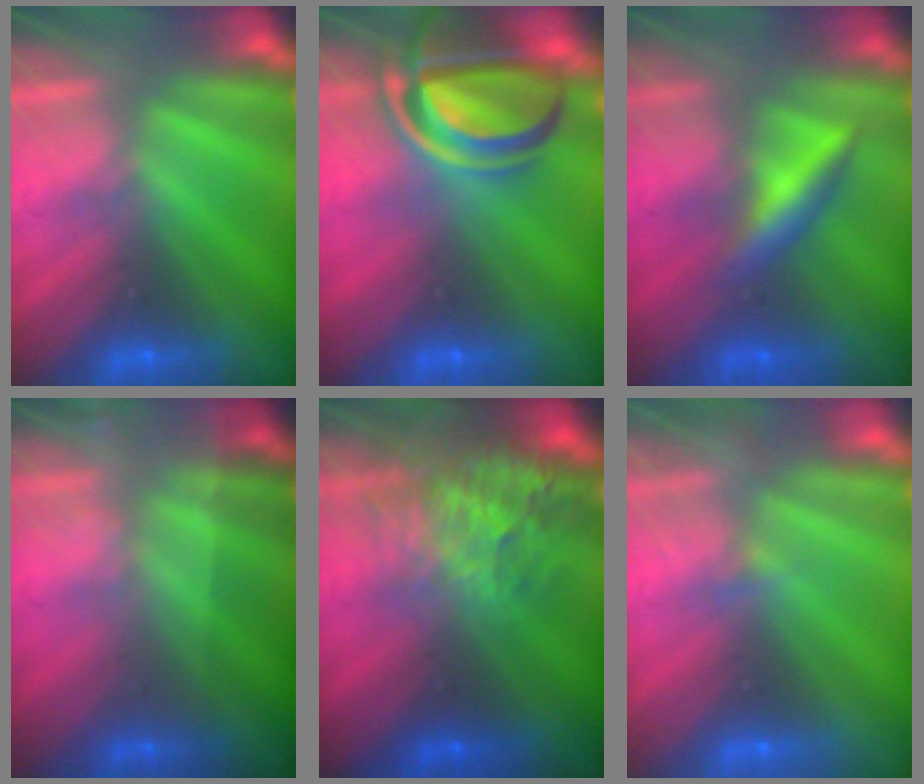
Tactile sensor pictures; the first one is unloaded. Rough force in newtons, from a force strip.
{"total": 7.1}
{"total": 2.4}
{"total": 1.8}
{"total": 6.9}
{"total": 2.2}